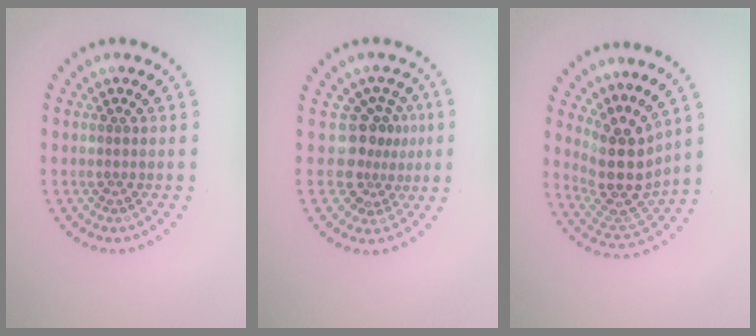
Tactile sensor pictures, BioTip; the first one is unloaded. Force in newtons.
{"total": 3.4, "press": 2.4, "slide": 2.4}
{"total": 4.8, "press": 3.8, "slide": 3.0}